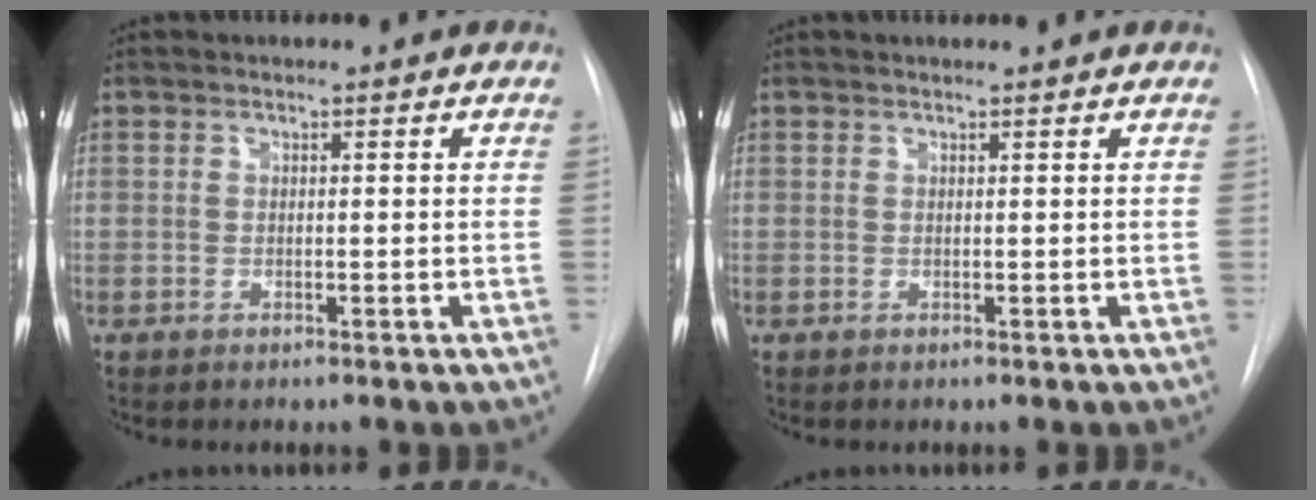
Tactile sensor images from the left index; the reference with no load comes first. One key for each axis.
{"total": 1.3, "fx": 1.3, "fy": -0.1, "fz": 0.3, "tx": -0.006, "ty": 0.008, "tz": 0.019}